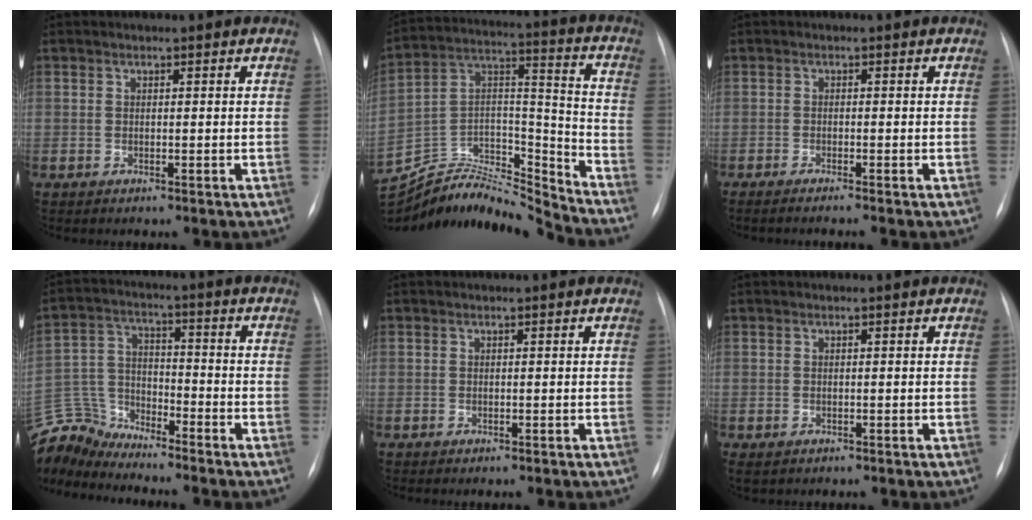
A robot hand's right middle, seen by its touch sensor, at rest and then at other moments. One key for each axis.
{"total": 19.5, "fx": -19.2, "fy": 1.0, "fz": 3.0, "tx": -0.050, "ty": 0.047, "tz": -0.330}
{"total": 2.9, "fx": -2.4, "fy": -0.6, "fz": 1.7, "tx": -0.018, "ty": 0.000, "tz": -0.032}
{"total": 9.8, "fx": -9.7, "fy": 0.8, "fz": -0.1, "tx": -0.008, "ty": 0.023, "tz": -0.193}
{"total": 0.0}
{"total": 0.9, "fx": -0.3, "fy": 0.6, "fz": 0.5, "tx": -0.011, "ty": 0.001, "tz": 0.002}